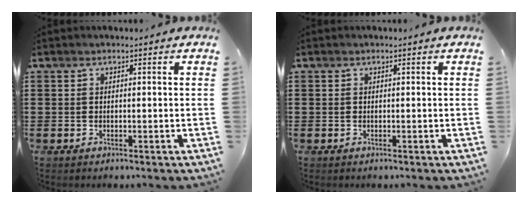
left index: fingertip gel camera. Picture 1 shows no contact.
{"total": 0.0}